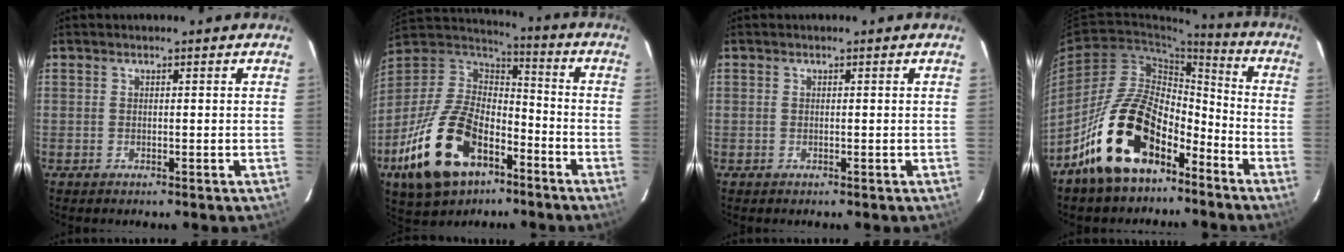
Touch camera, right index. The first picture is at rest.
{"total": 23.5, "force": [-11.6, 13.8, 15.1], "torque": [-0.333, -0.009, -0.195]}
{"total": 0.0}
{"total": 18.3, "force": [-11.4, 9.3, 10.9], "torque": [-0.194, 0.026, -0.191]}